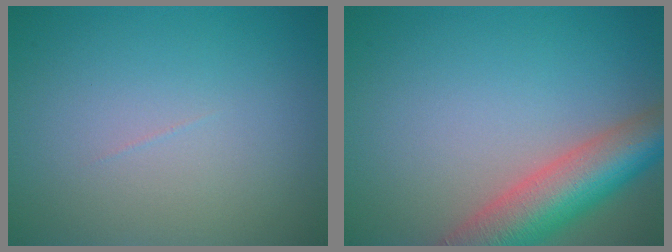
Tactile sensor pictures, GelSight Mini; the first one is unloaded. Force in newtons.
{"total": 8.2, "press": 8.2, "slide": 0.6}